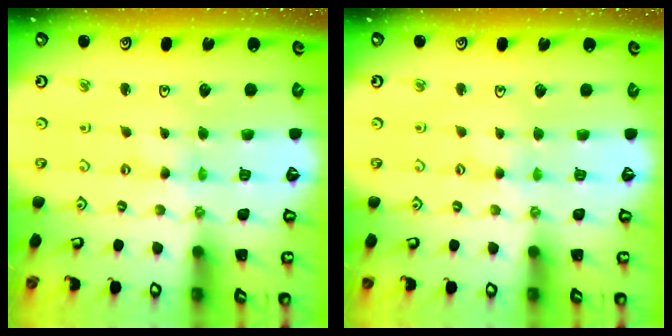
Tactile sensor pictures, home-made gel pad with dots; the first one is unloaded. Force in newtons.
{"total": 1.3, "press": 1.3, "slide": 0.3}